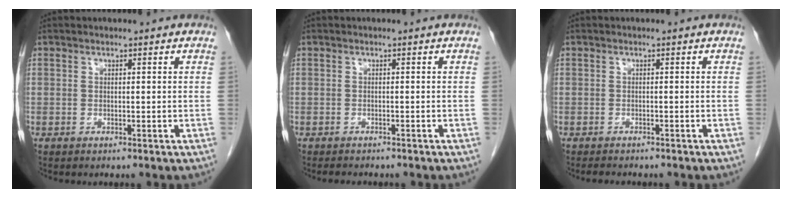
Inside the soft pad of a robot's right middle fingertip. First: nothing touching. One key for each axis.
{"total": 2.9, "fx": -2.5, "fy": 0.9, "fz": 1.1, "tx": -0.020, "ty": -0.006, "tz": -0.029}
{"total": 3.1, "fx": -2.6, "fy": 0.9, "fz": 1.3, "tx": -0.024, "ty": -0.007, "tz": -0.031}